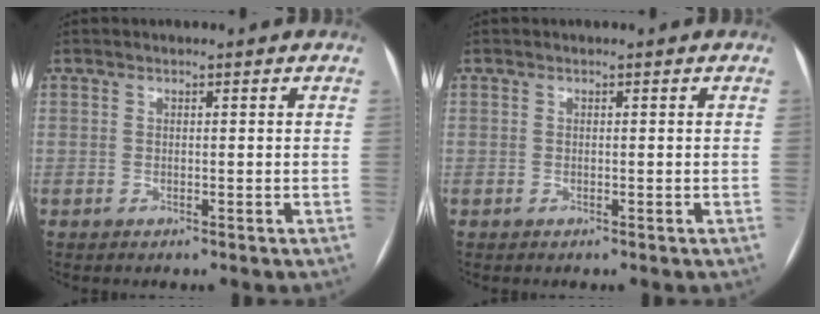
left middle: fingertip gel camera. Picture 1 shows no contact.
{"total": 0.0}